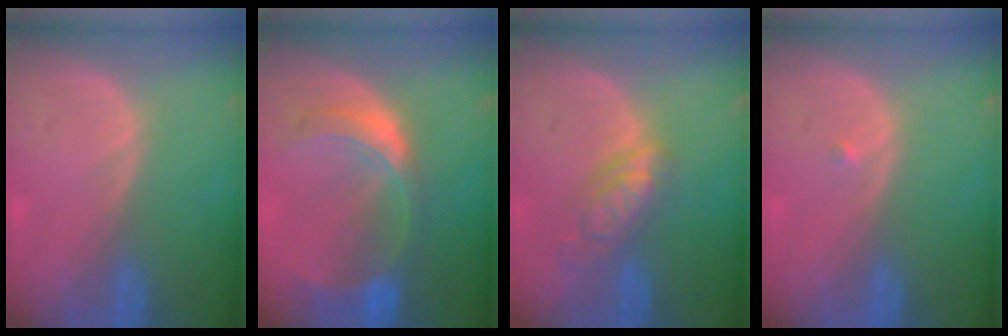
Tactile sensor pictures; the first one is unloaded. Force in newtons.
{"total": 7.7, "press": 6.8, "slide": 3.7}
{"total": 5.5, "press": 5.0, "slide": 2.4}
{"total": 0.6, "press": 0.5, "slide": 0.4}